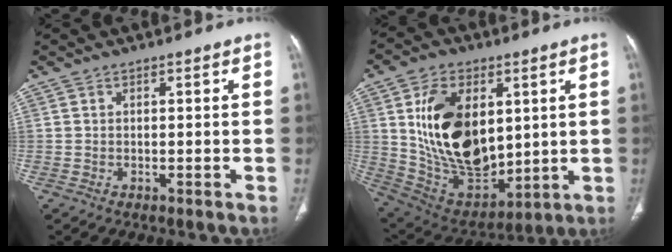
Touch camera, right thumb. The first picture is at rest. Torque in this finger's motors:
{"motor_torque": [1.94, 3.06, 1.98, 0.42, 0.24]}